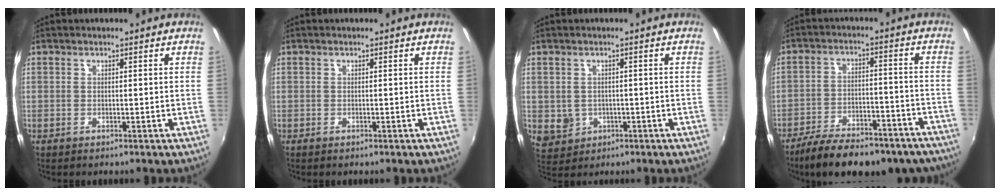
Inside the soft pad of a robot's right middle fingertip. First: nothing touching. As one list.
[{"total": 0.0}, {"total": 4.3, "force": [-0.4, 4.0, 1.6], "torque": [-0.037, 0.000, 0.006]}, {"total": 21.6, "force": [-17.7, 7.4, 9.9], "torque": [-0.184, -0.007, -0.233]}]